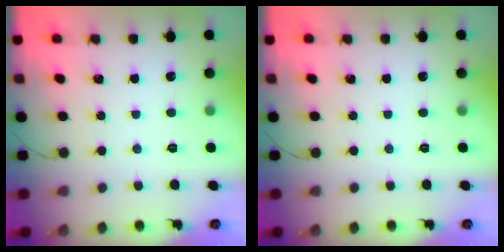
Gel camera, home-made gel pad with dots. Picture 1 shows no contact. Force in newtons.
{"total": 0.0}